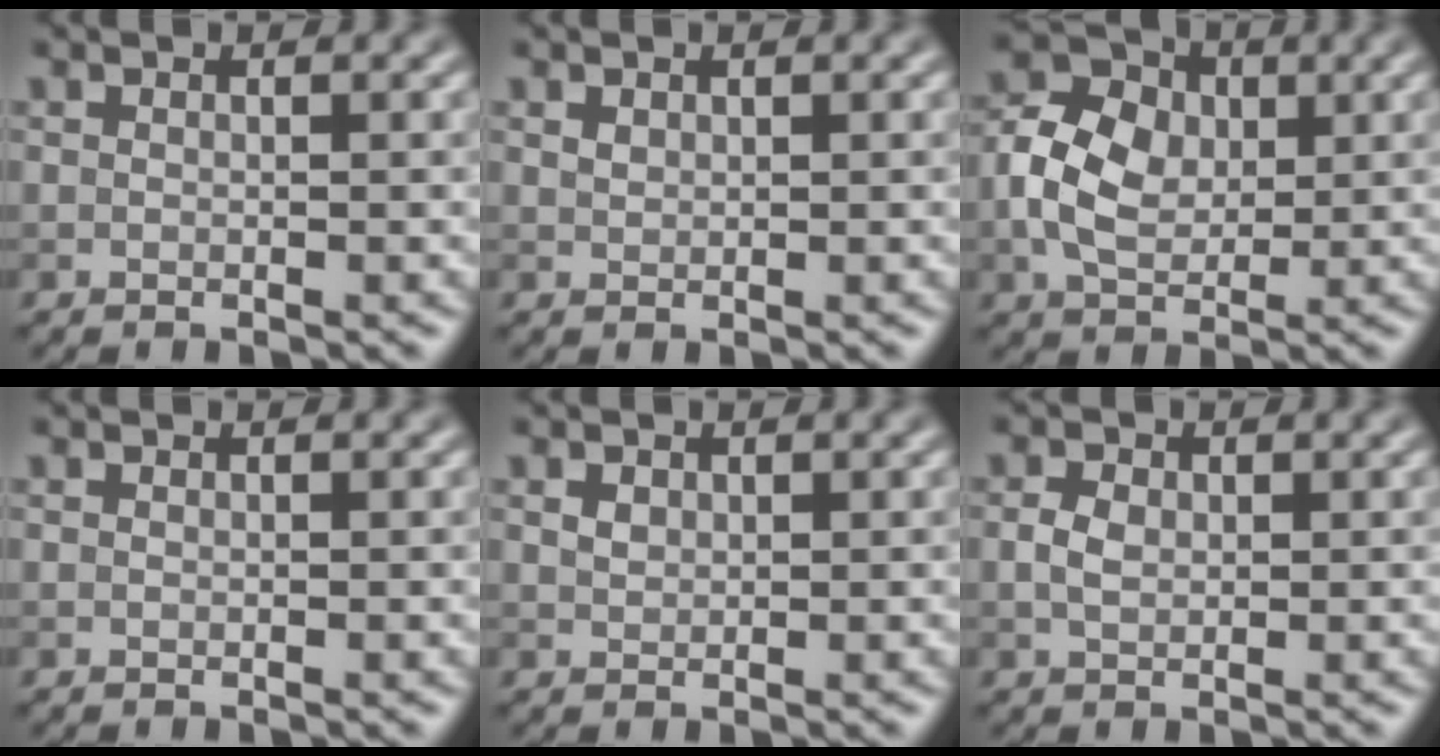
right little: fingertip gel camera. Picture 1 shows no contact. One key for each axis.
{"total": 0.7, "fx": 0.4, "fy": 0.5, "fz": 0.3, "tx": -0.007, "ty": -0.001, "tz": 0.010}
{"total": 5.9, "fx": 0.2, "fy": 4.4, "fz": 3.9, "tx": -0.083, "ty": 0.011, "tz": -0.002}
{"total": 0.0}
{"total": 1.0, "fx": 0.4, "fy": 0.8, "fz": 0.4, "tx": -0.009, "ty": -0.001, "tz": 0.008}
{"total": 1.8, "fx": 0.1, "fy": 1.3, "fz": 1.2, "tx": -0.025, "ty": 0.003, "tz": -0.001}